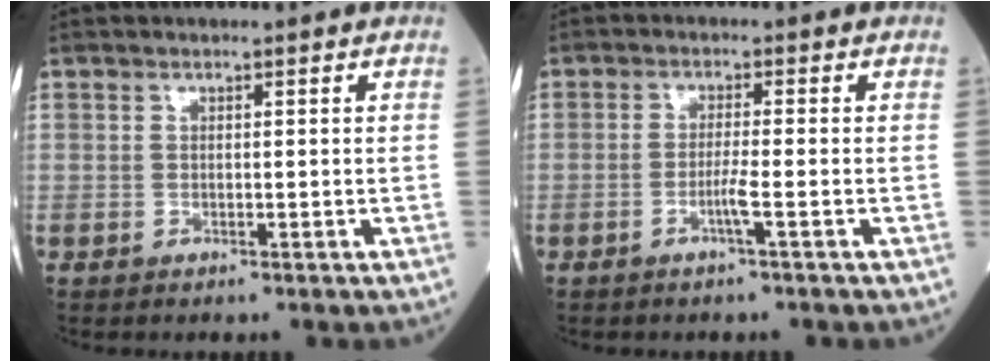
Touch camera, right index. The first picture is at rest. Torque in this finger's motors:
{"motor_torque": [-0.09, -0.19, 0.00, 0.00]}